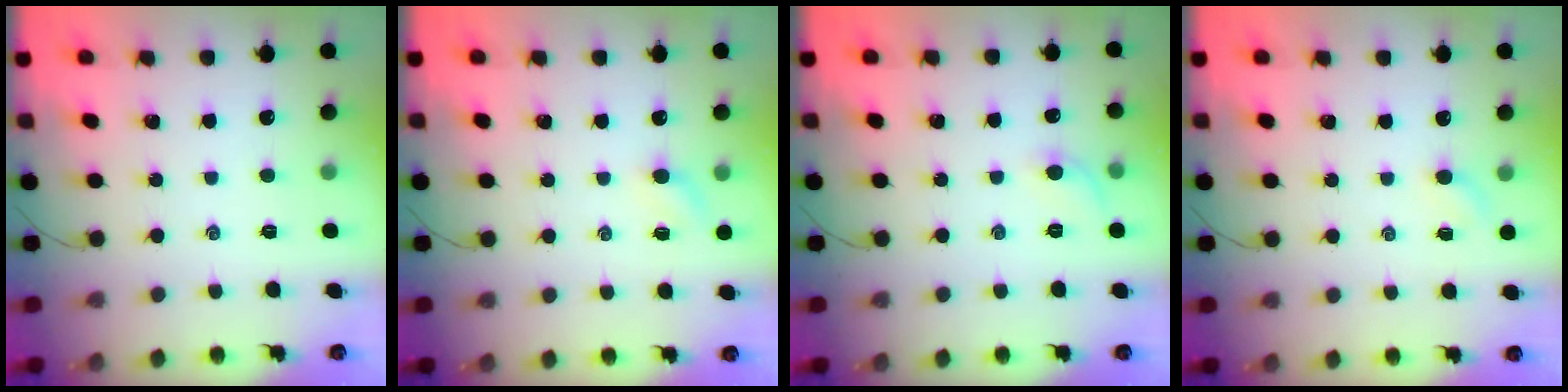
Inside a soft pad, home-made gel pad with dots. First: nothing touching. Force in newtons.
{"total": 4.2, "press": 4.0, "slide": 1.1}
{"total": 4.7, "press": 4.4, "slide": 1.5}
{"total": 2.4, "press": 2.3, "slide": 0.8}